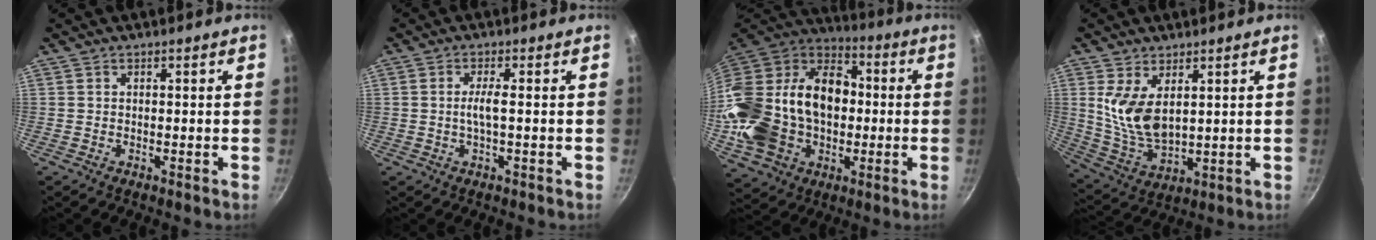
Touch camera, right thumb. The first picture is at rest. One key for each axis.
{"total": 2.9, "fx": -0.2, "fy": 0.3, "fz": 2.9, "tx": -0.063, "ty": 0.005, "tz": -0.003}
{"total": 30.8, "fx": -1.8, "fy": 22.3, "fz": 21.2, "tx": -0.412, "ty": 0.054, "tz": -0.024}
{"total": 10.5, "fx": 3.2, "fy": 5.7, "fz": 8.2, "tx": -0.155, "ty": -0.034, "tz": 0.075}